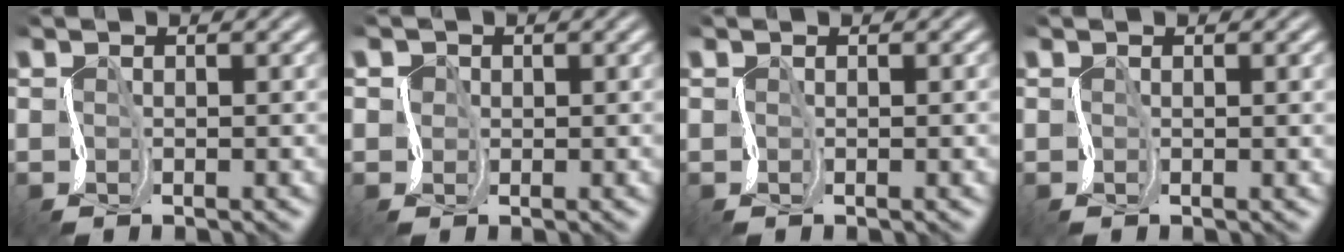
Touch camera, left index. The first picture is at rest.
{"total": 1.3, "force": [0.3, 1.2, -0.1], "torque": [0.005, 0.002, 0.006]}
{"total": 0.6, "force": [0.0, 0.2, 0.5], "torque": [-0.006, -0.001, 0.001]}
{"total": 1.3, "force": [0.2, 0.5, 1.2], "torque": [-0.014, 0.000, 0.003]}